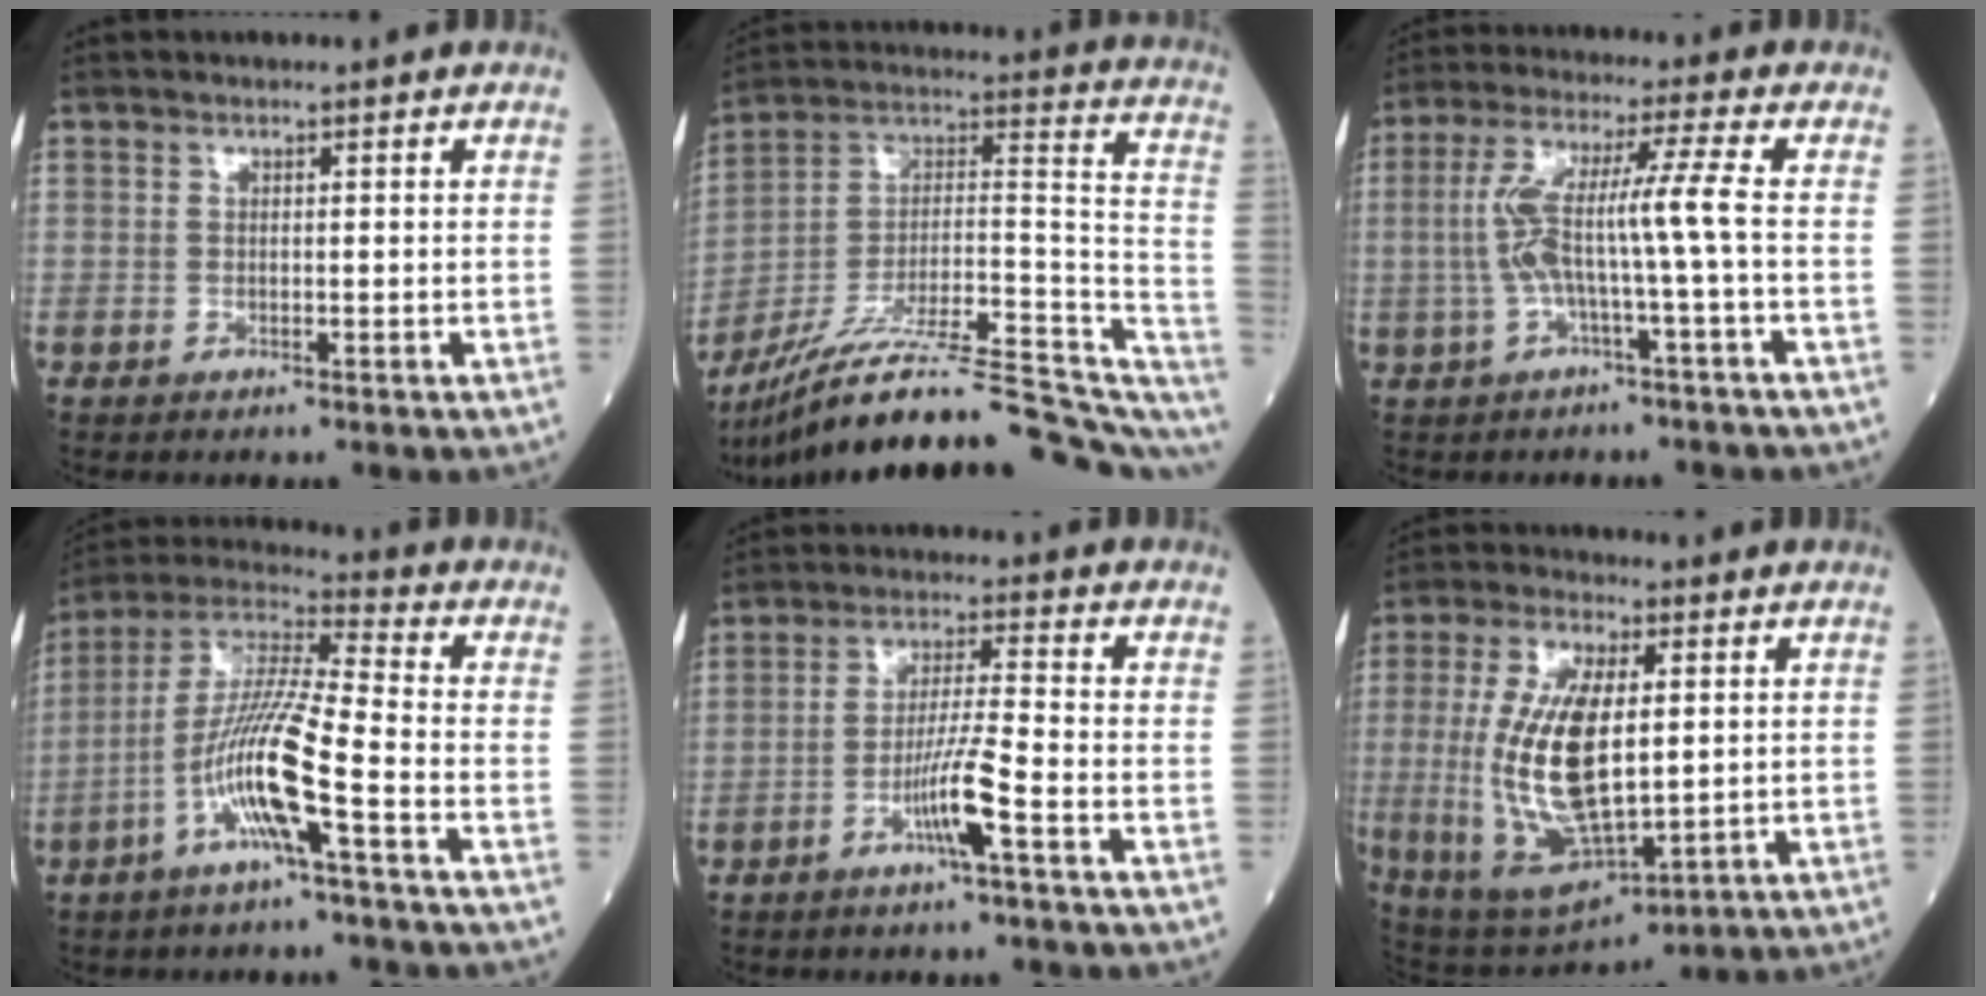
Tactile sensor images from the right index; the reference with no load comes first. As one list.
[{"total": 29.0, "force": [-23.6, 3.9, 16.4], "torque": [-0.196, 0.017, -0.357]}, {"total": 8.3, "force": [-1.0, -0.8, 8.2], "torque": [-0.173, 0.026, -0.016]}, {"total": 12.6, "force": [-4.7, 0.1, 11.7], "torque": [-0.237, 0.004, -0.097]}, {"total": 6.4, "force": [-2.9, -0.7, 5.6], "torque": [-0.110, -0.001, -0.056]}, {"total": 16.7, "force": [0.7, 6.2, 15.5], "torque": [-0.322, -0.005, 0.028]}]